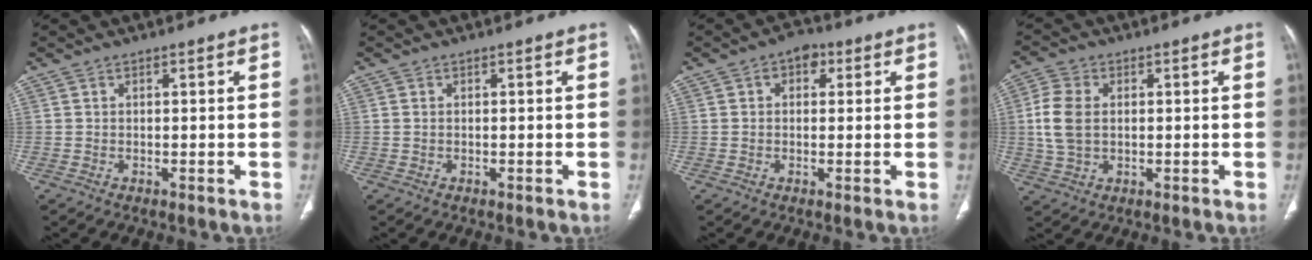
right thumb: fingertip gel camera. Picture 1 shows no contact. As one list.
[{"total": 0.6, "force": [0.0, 0.5, 0.4], "torque": [-0.013, 0.002, 0.001]}, {"total": 4.2, "force": [1.3, 3.1, 2.6], "torque": [-0.018, 0.009, 0.015]}, {"total": 7.9, "force": [0.6, 5.3, 5.7], "torque": [-0.129, 0.006, 0.013]}]